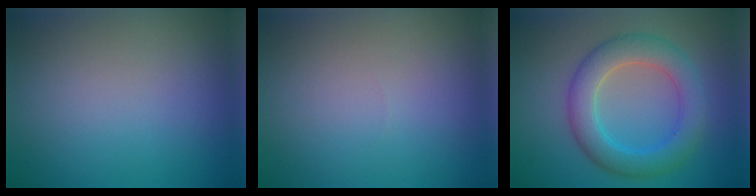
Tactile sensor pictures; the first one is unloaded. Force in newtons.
{"total": 0.0}
{"total": 5.2, "press": 5.2, "slide": 0.1}